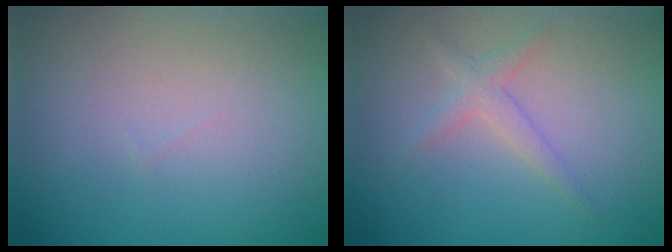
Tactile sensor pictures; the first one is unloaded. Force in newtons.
{"total": 1.6, "press": 1.6, "slide": 0.1}